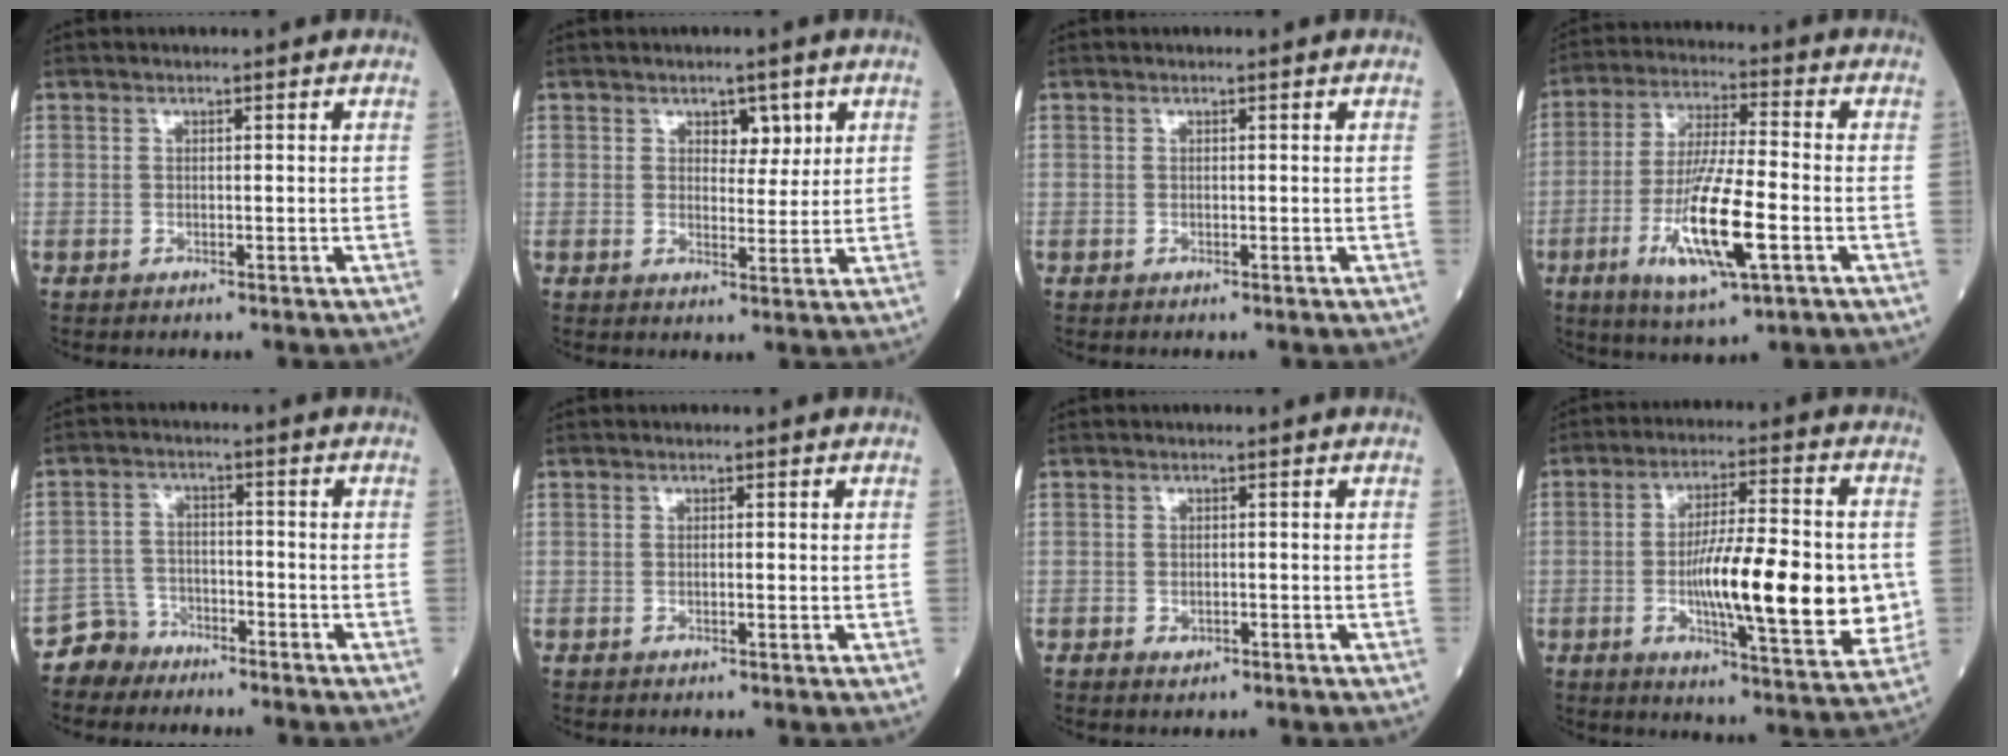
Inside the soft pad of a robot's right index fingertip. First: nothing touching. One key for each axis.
{"total": 3.5, "fx": 1.8, "fy": 2.0, "fz": 2.3, "tx": -0.022, "ty": 0.001, "tz": 0.025}
{"total": 0.0}
{"total": 13.6, "fx": -4.2, "fy": 1.8, "fz": 12.8, "tx": -0.252, "ty": -0.018, "tz": -0.071}
{"total": 4.4, "fx": -3.7, "fy": 2.3, "fz": -0.7, "tx": 0.015, "ty": 0.005, "tz": -0.073}
{"total": 0.7, "fx": 0.0, "fy": 0.2, "fz": 0.7, "tx": -0.013, "ty": -0.001, "tz": 0.000}
{"total": 1.3, "fx": -0.7, "fy": 0.8, "fz": 0.7, "tx": -0.011, "ty": 0.001, "tz": -0.006}
{"total": 17.7, "fx": -1.9, "fy": 3.4, "fz": 17.2, "tx": -0.271, "ty": -0.006, "tz": -0.027}